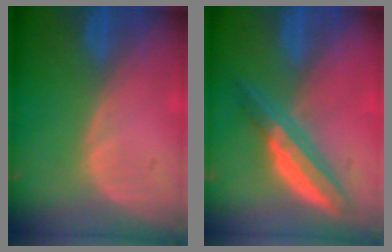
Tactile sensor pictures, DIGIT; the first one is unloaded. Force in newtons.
{"total": 6.3, "press": 5.6, "slide": 2.8}